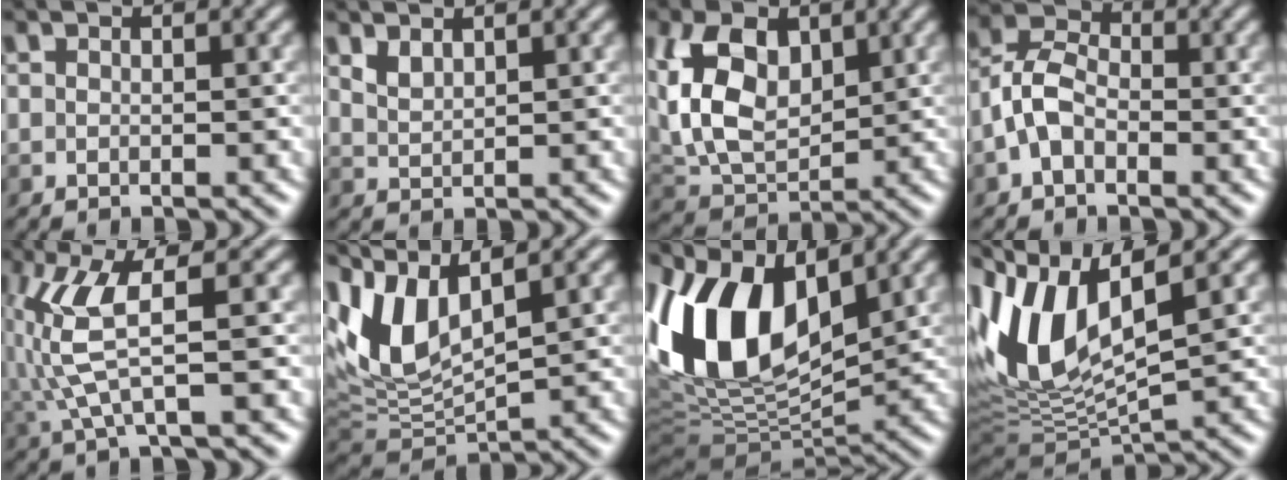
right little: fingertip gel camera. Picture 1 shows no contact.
{"total": 1.1, "force": [0.6, 0.5, 0.8], "torque": [-0.024, -0.003, 0.016]}
{"total": 8.8, "force": [1.5, 5.7, 6.5], "torque": [-0.153, 0.000, 0.025]}
{"total": 4.7, "force": [-2.3, 2.8, 3.1], "torque": [-0.063, 0.012, -0.055]}
{"total": 6.3, "force": [-0.6, 1.7, 6.0], "torque": [-0.144, 0.011, -0.016]}
{"total": 8.0, "force": [2.7, 3.7, 6.5], "torque": [-0.152, 0.010, 0.050]}
{"total": 11.9, "force": [3.4, 6.6, 9.3], "torque": [-0.180, 0.020, 0.050]}
{"total": 10.2, "force": [2.2, 4.7, 8.7], "torque": [-0.187, 0.010, 0.036]}